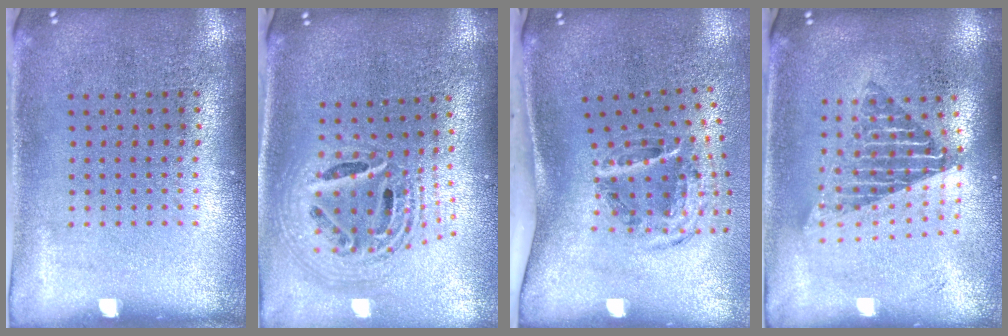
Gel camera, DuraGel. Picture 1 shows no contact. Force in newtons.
{"total": 2.4, "press": 1.8, "slide": 1.6}
{"total": 2.0, "press": 1.2, "slide": 1.6}
{"total": 1.7, "press": 1.4, "slide": 1.0}